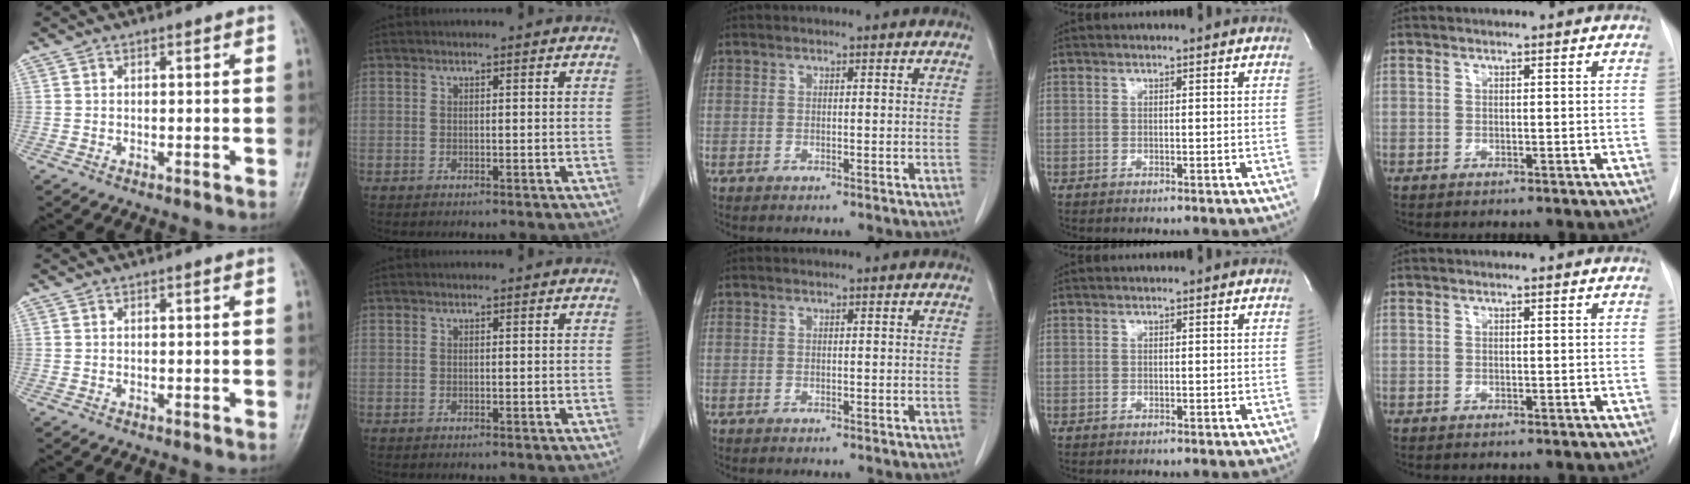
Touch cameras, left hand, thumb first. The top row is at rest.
{}